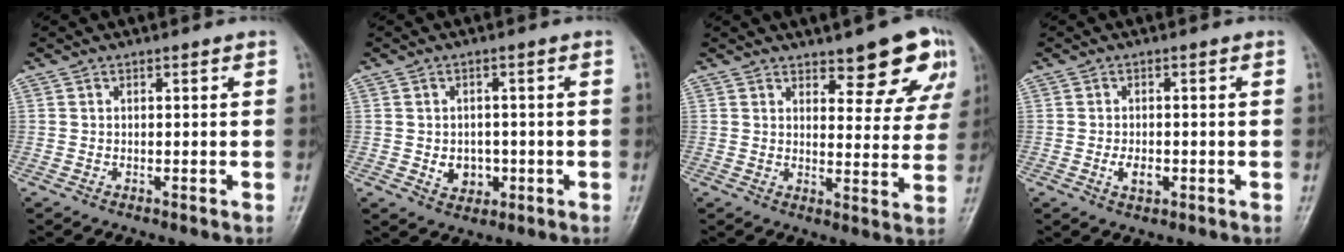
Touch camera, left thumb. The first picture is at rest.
{"total": 4.4, "force": [-0.9, 3.7, 2.2], "torque": [-0.009, 0.006, -0.004]}
{"total": 9.8, "force": [6.6, 3.8, 6.3], "torque": [-0.032, -0.037, 0.082]}
{"total": 3.0, "force": [-0.9, 1.9, 2.2], "torque": [-0.032, 0.002, -0.012]}